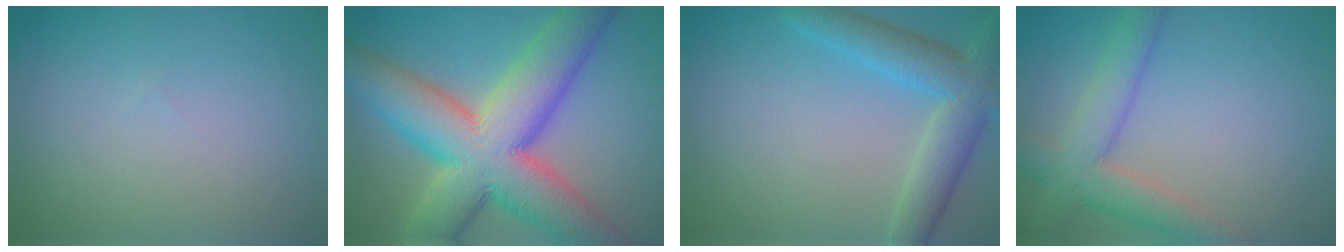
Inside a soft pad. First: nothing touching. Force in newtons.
{"total": 14.3, "press": 14.2, "slide": 0.6}
{"total": 5.8, "press": 5.8, "slide": 0.3}
{"total": 5.1, "press": 5.1, "slide": 0.2}